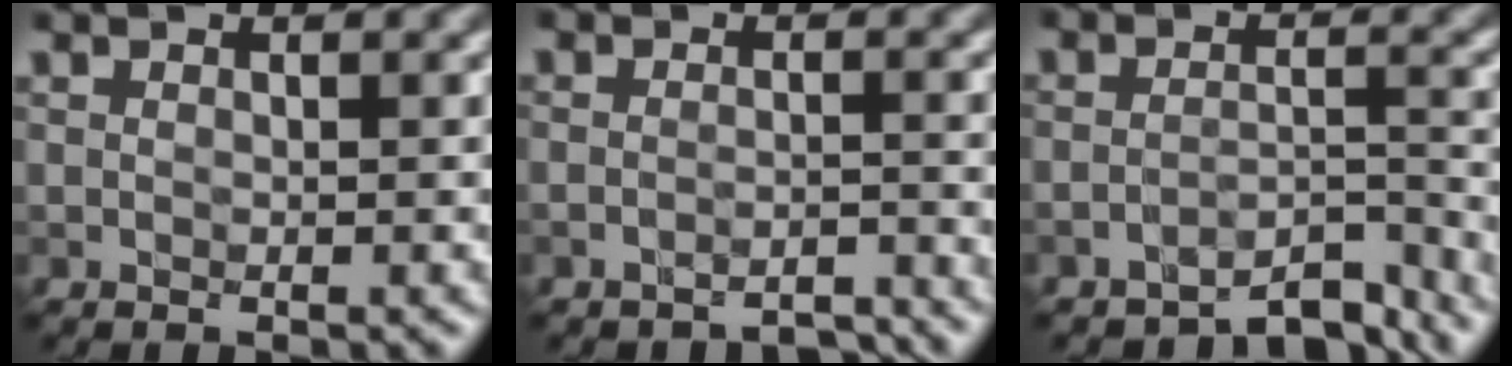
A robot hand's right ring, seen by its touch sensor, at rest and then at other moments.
{"total": 2.4, "force": [-2.4, 0.0, 0.2], "torque": [0.004, 0.001, -0.041]}
{"total": 4.5, "force": [-4.4, 0.5, 1.1], "torque": [-0.012, 0.001, -0.066]}